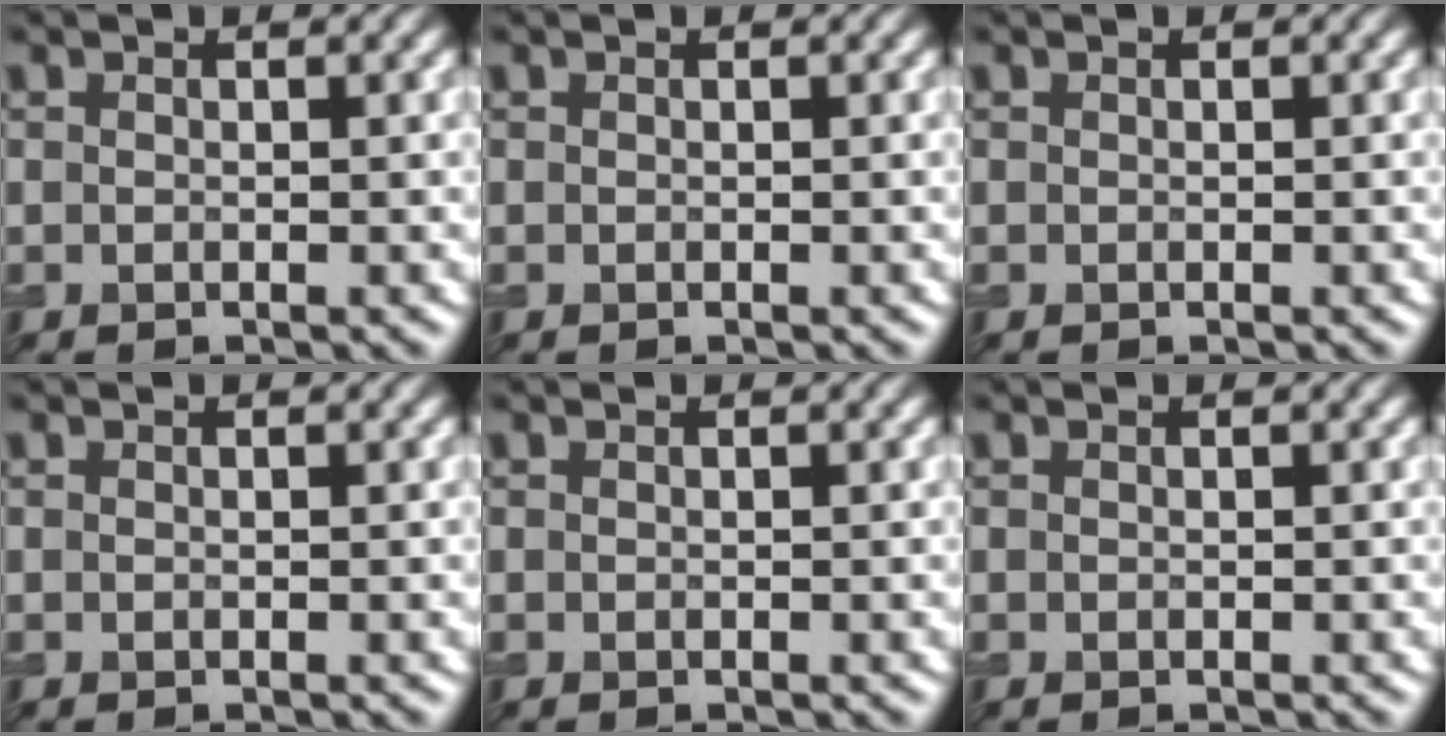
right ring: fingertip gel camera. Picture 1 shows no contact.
{"total": 0.0}
{"total": 0.0}
{"total": 0.0}
{"total": 0.0}
{"total": 0.0}